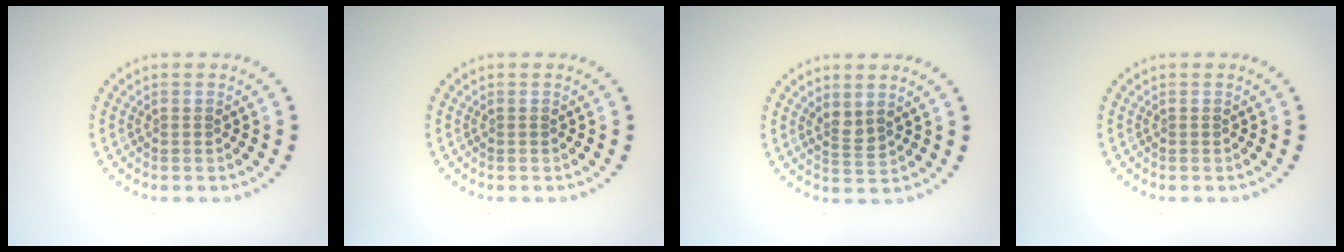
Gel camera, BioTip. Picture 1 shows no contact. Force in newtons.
{"total": 0.0}
{"total": 1.5, "press": 1.2, "slide": 0.9}
{"total": 0.0}